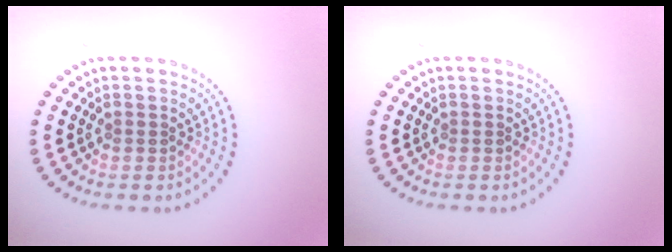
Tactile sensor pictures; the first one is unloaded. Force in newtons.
{"total": 0.0}